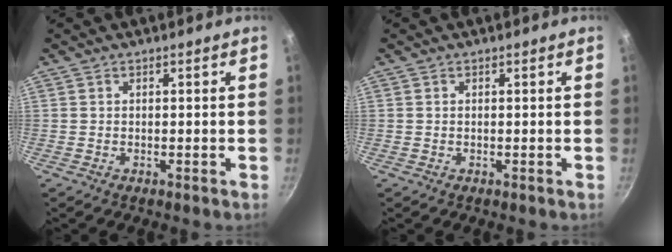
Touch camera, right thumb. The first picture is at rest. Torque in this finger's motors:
{"motor_torque": [-0.14, 0.05, 0.22, -0.04, 0.01]}